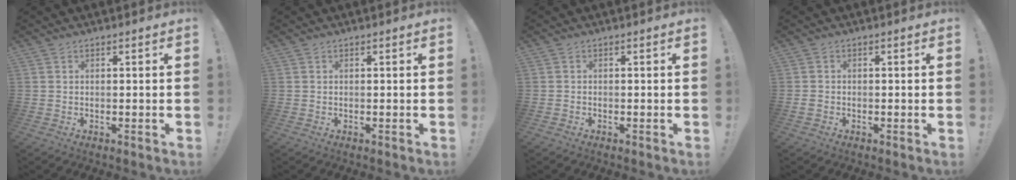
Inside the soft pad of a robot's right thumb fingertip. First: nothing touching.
{"total": 0.0}
{"total": 0.6, "force": [-0.5, 0.4, 0.0], "torque": [0.001, 0.001, -0.009]}
{"total": 1.5, "force": [-0.5, 1.2, 0.7], "torque": [-0.010, 0.005, -0.009]}